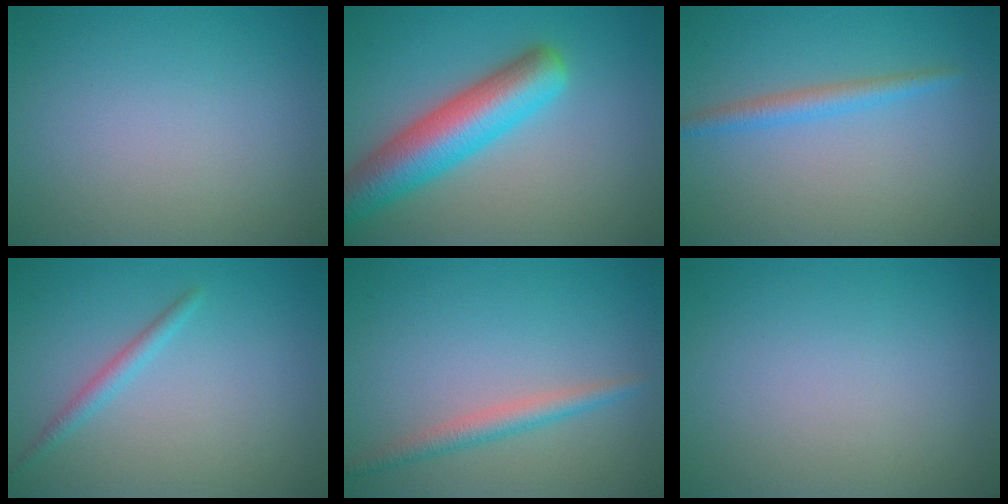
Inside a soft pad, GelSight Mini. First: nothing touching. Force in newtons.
{"total": 7.5, "press": 7.5, "slide": 0.4}
{"total": 2.1, "press": 2.0, "slide": 0.2}
{"total": 1.4, "press": 1.4, "slide": 0.0}
{"total": 2.2, "press": 2.1, "slide": 0.0}
{"total": 0.0}